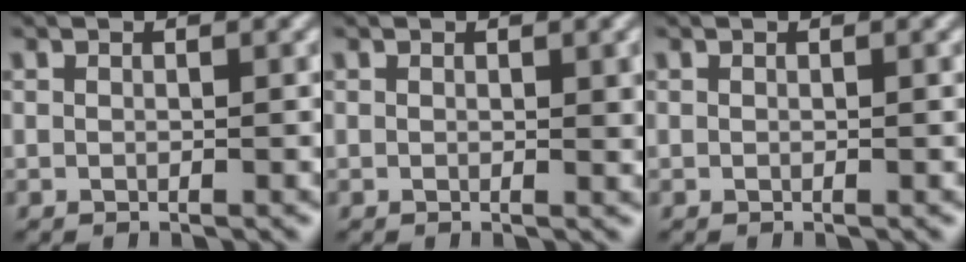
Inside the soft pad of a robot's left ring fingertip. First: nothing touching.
{"total": 0.9, "force": [0.2, 0.3, 0.8], "torque": [-0.009, -0.002, 0.004]}
{"total": 0.0}